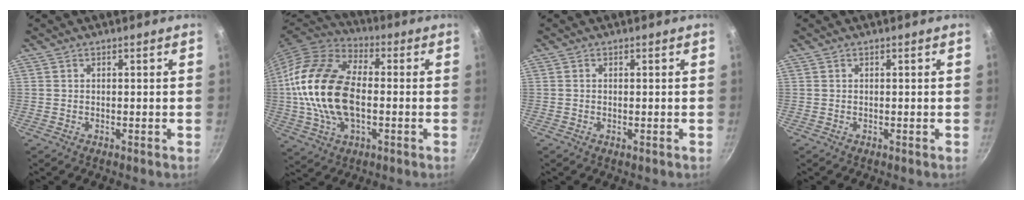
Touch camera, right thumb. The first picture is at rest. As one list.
[{"total": 20.4, "force": [-0.8, 12.2, 16.3], "torque": [-0.308, 0.026, -0.025]}, {"total": 0.6, "force": [-0.2, 0.1, 0.6], "torque": [-0.012, 0.001, -0.005]}, {"total": 0.0}]